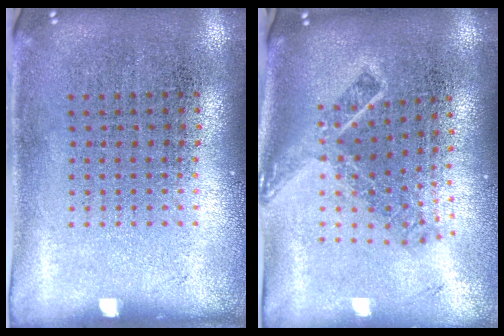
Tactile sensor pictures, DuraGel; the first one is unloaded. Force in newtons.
{"total": 1.9, "press": 1.4, "slide": 1.4}